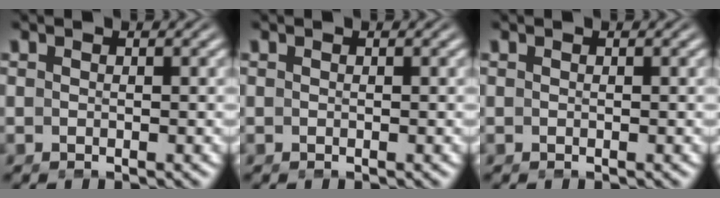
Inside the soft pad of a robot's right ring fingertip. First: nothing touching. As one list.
[{"total": 0.0}, {"total": 0.0}]